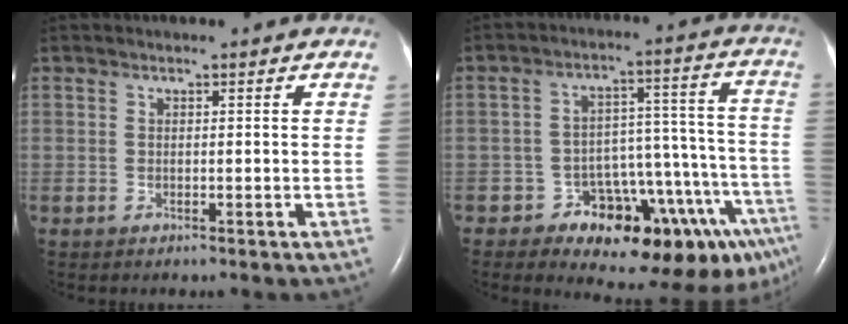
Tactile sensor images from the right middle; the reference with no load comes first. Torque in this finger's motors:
{"motor_torque": [1.61, -0.53, 0.23, 0.11]}